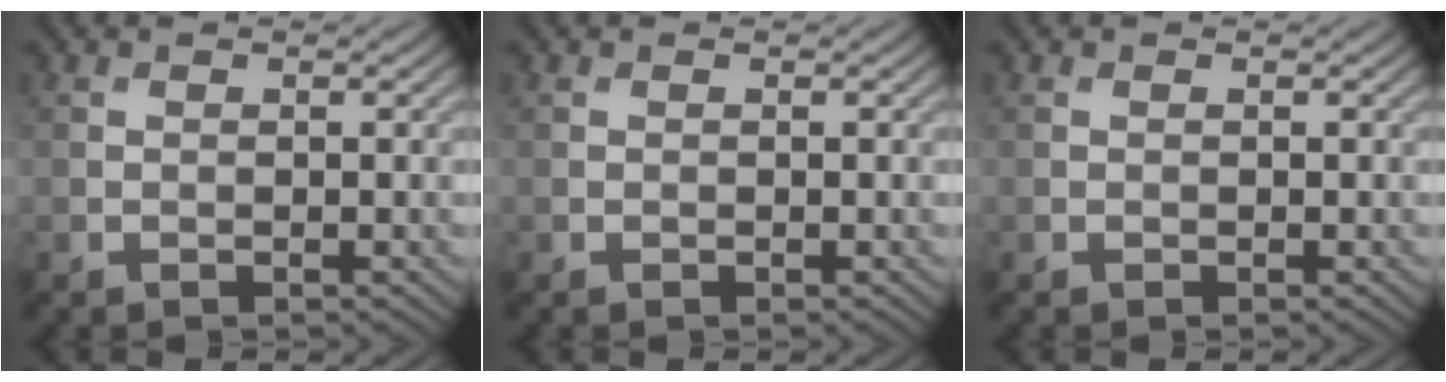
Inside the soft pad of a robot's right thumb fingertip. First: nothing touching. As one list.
[{"total": 0.0}, {"total": 0.0}]